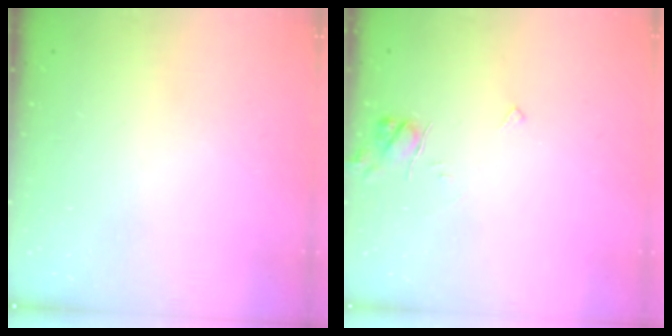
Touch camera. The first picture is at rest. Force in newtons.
{"total": 6.2, "press": 6.2, "slide": 0.5}